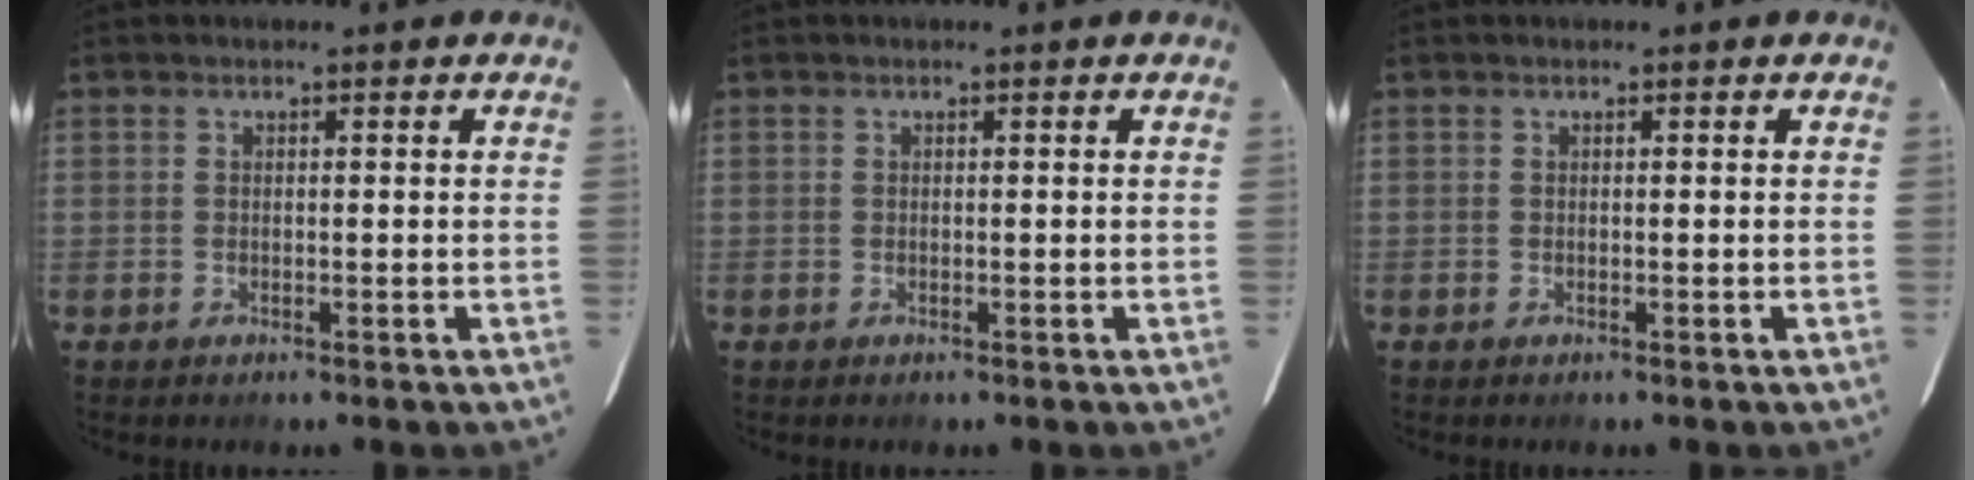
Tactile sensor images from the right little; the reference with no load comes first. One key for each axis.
{"total": 0.0}
{"total": 0.0}